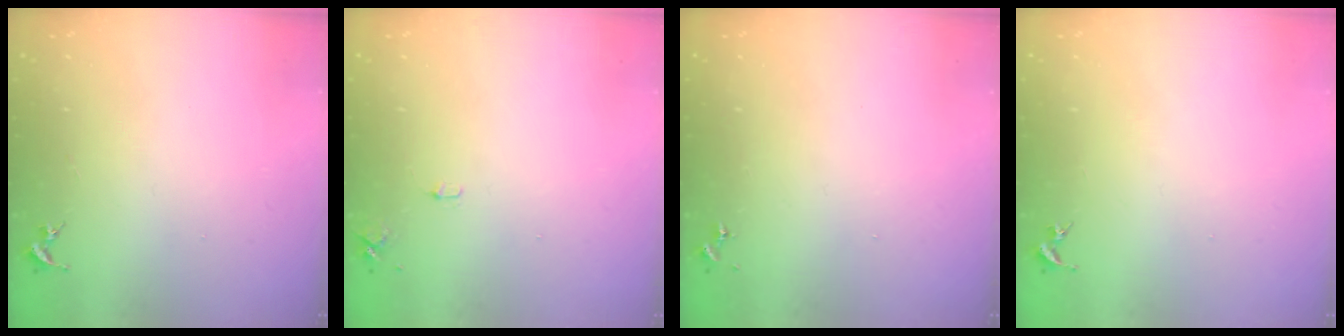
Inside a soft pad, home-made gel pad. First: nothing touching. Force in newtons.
{"total": 5.2, "press": 5.1, "slide": 0.8}
{"total": 0.0}
{"total": 0.0}